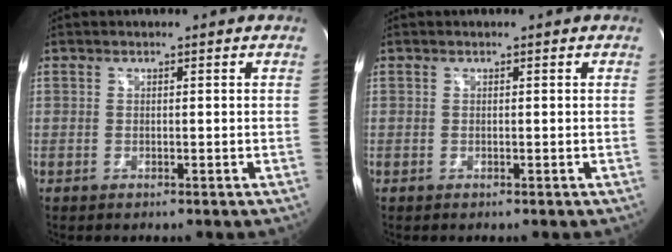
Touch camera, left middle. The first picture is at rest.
{"total": 0.0}